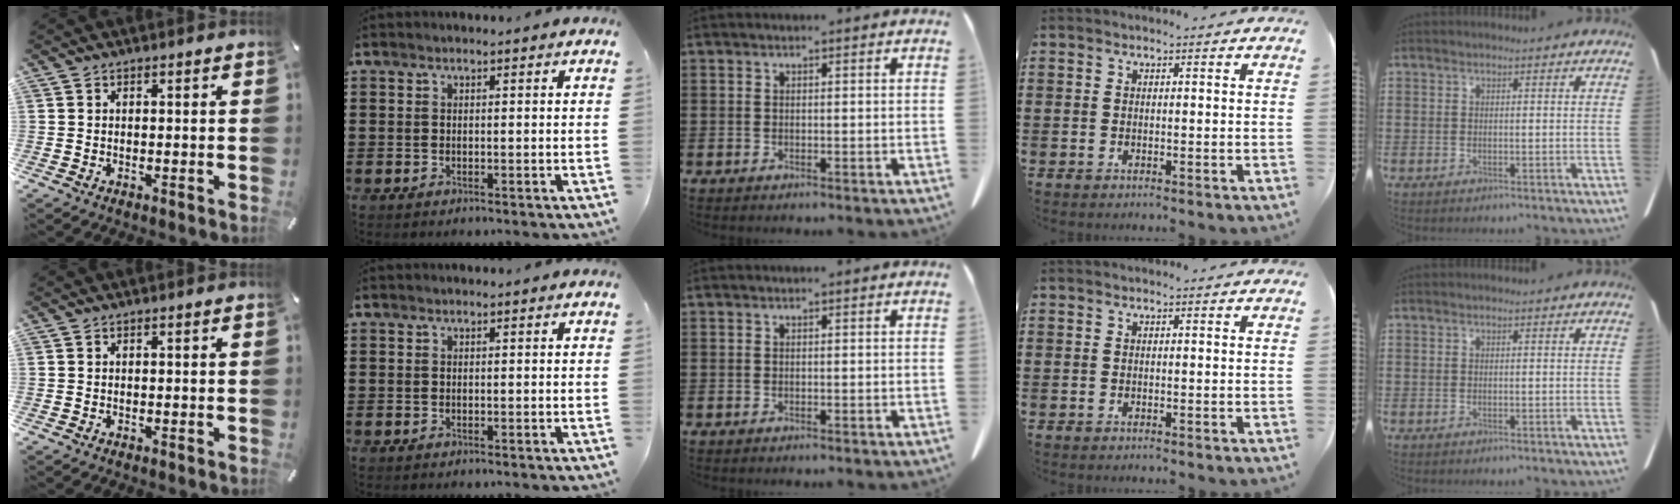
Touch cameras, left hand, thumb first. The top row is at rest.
{}